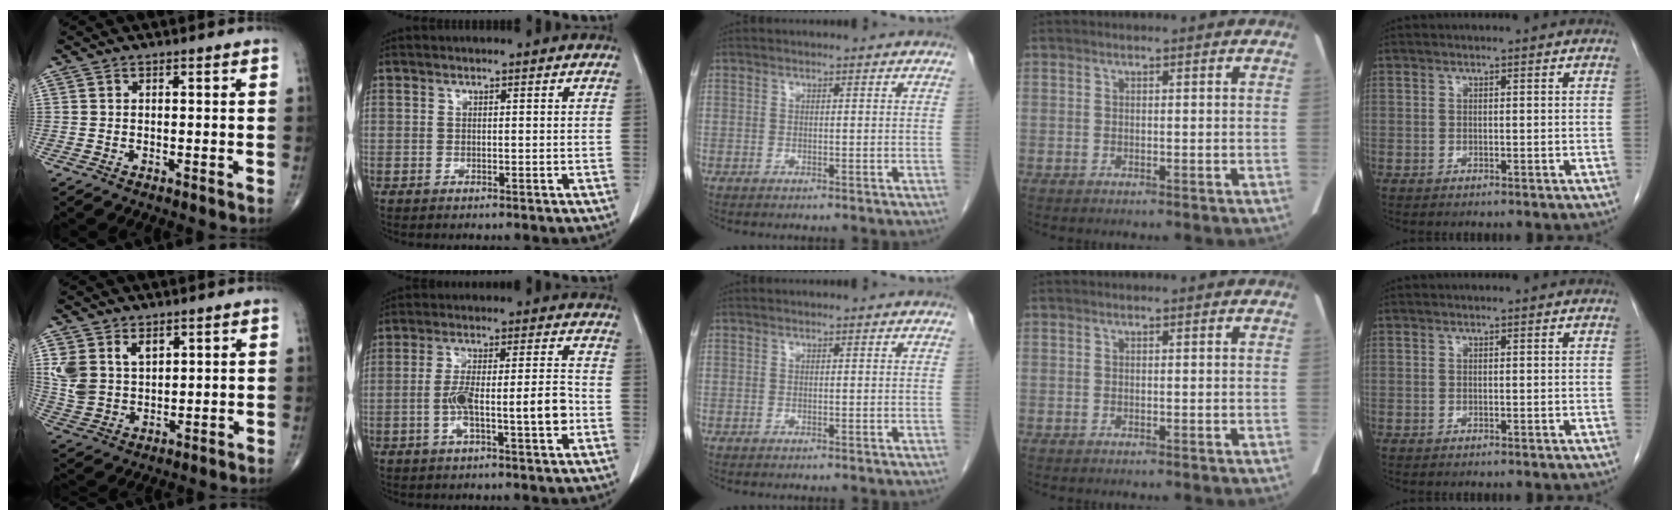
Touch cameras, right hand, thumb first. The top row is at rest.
{"thumb": {"total": 8.8, "force": [3.6, 6.0, 5.4], "torque": [-0.094, -0.011, 0.084]}, "index": {"total": 9.5, "force": [-2.5, 1.3, 9.1], "torque": [-0.162, 0.019, -0.041]}}